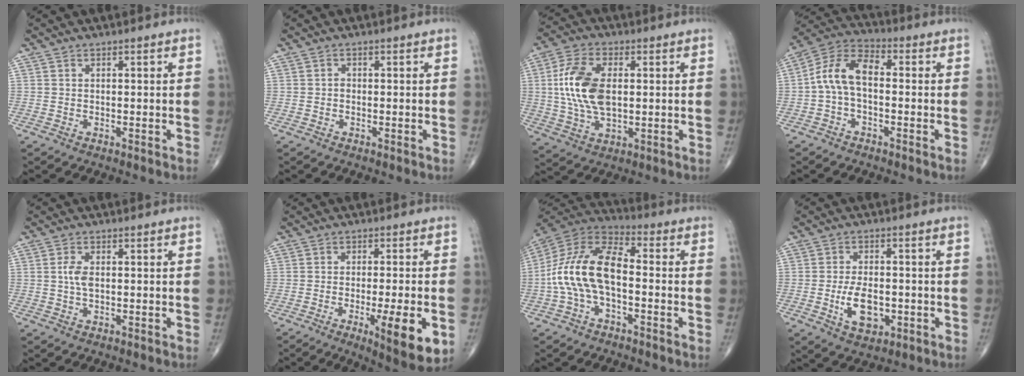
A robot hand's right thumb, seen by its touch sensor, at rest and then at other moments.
{"total": 0.7, "force": [-0.2, 0.5, 0.4], "torque": [-0.001, 0.003, -0.007]}
{"total": 13.2, "force": [1.3, 7.2, 11.0], "torque": [-0.224, 0.003, 0.026]}
{"total": 9.3, "force": [-0.6, 5.2, 7.7], "torque": [-0.146, 0.034, -0.025]}
{"total": 2.8, "force": [0.2, 1.3, 2.4], "torque": [-0.054, 0.003, 0.003]}
{"total": 11.0, "force": [-3.5, 2.2, 10.2], "torque": [-0.146, -0.013, -0.047]}
{"total": 14.5, "force": [-2.1, 7.4, 12.3], "torque": [-0.247, 0.041, -0.049]}
{"total": 7.6, "force": [-1.9, 4.3, 6.0], "torque": [-0.094, 0.002, -0.028]}